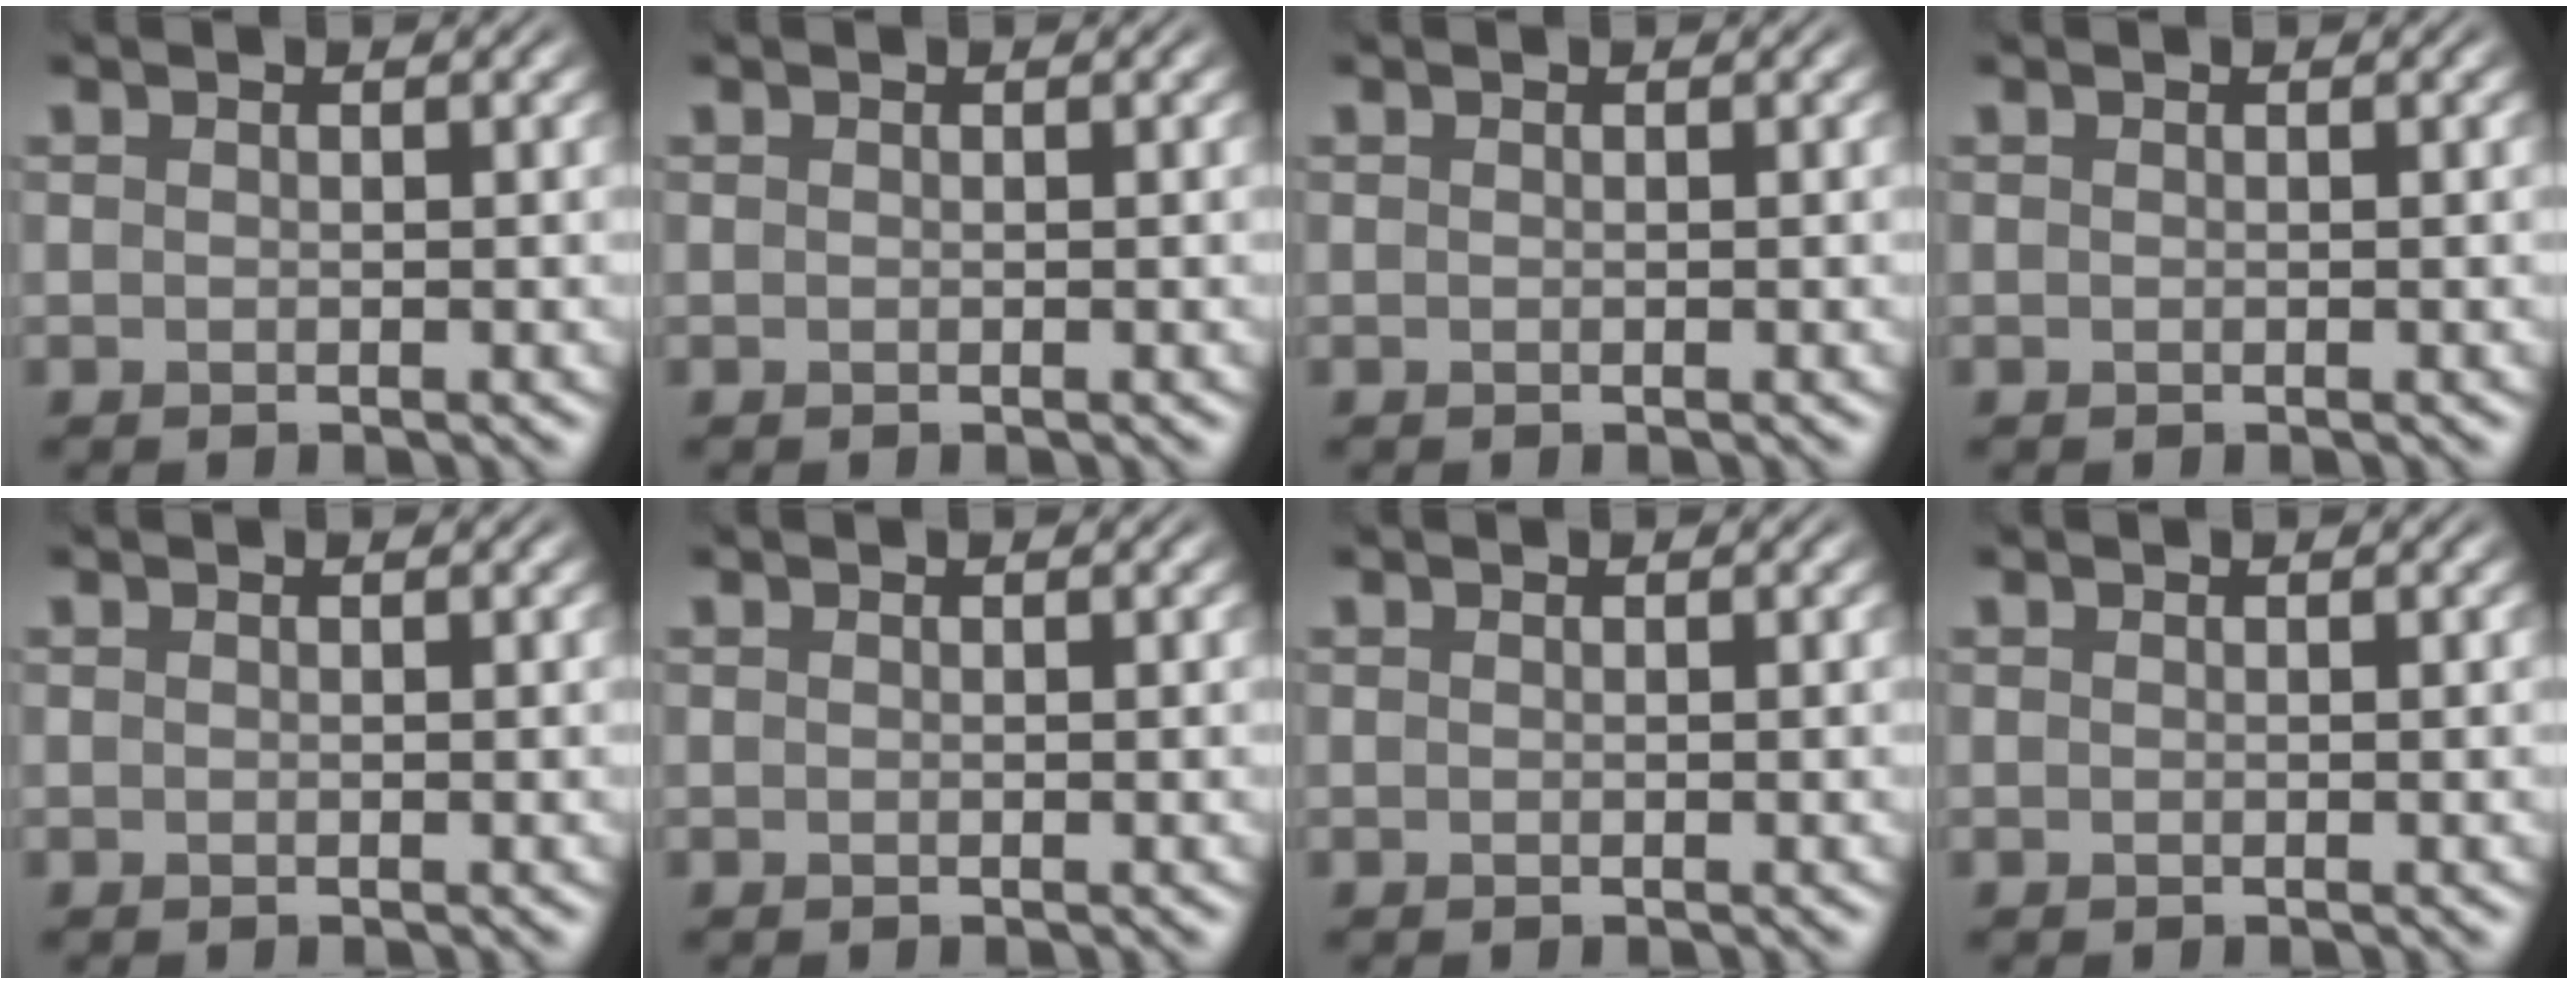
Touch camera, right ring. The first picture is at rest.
{"total": 0.0}
{"total": 0.0}
{"total": 0.0}
{"total": 0.0}
{"total": 0.0}
{"total": 0.0}
{"total": 0.0}